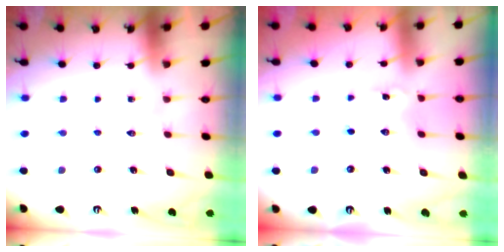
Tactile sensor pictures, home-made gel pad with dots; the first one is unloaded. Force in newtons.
{"total": 1.6, "press": 1.6, "slide": 0.2}